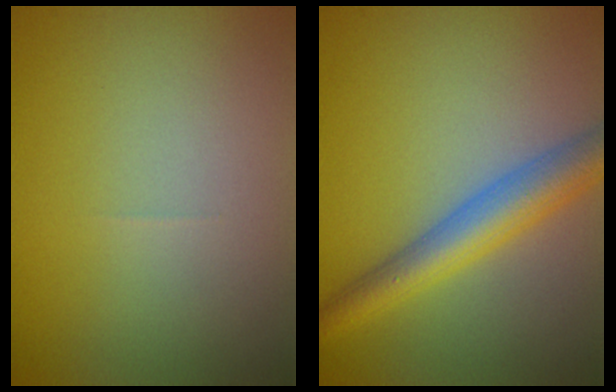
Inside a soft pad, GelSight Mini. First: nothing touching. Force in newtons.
{"total": 5.1, "press": 5.0, "slide": 0.3}